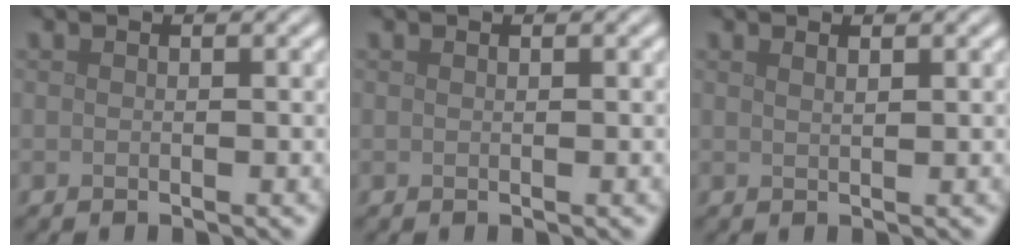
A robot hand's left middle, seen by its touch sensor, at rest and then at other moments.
{"total": 0.0}
{"total": 1.0, "force": [0.7, 0.3, 0.6], "torque": [-0.003, 0.000, 0.006]}